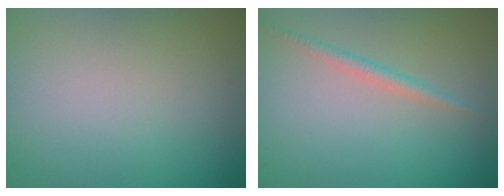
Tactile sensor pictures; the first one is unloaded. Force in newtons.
{"total": 1.3, "press": 1.3, "slide": 0.1}